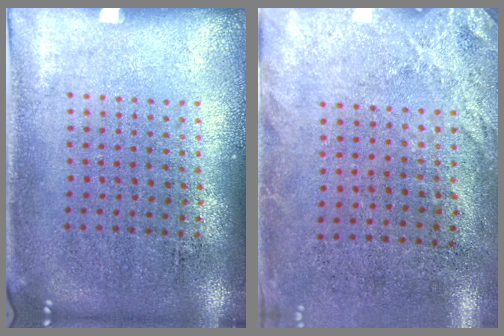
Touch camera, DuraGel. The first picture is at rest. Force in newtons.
{"total": 2.7, "press": 2.1, "slide": 1.7}